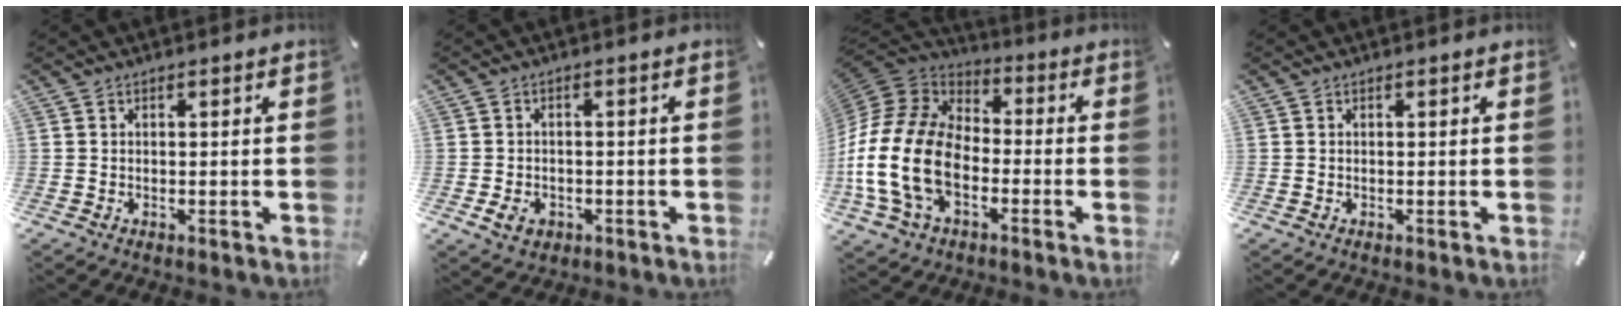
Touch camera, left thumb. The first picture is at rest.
{"total": 3.9, "force": [-1.5, 3.1, 1.9], "torque": [-0.030, 0.001, -0.029]}
{"total": 20.2, "force": [-7.3, 13.4, 13.2], "torque": [-0.294, 0.026, -0.130]}
{"total": 0.0}